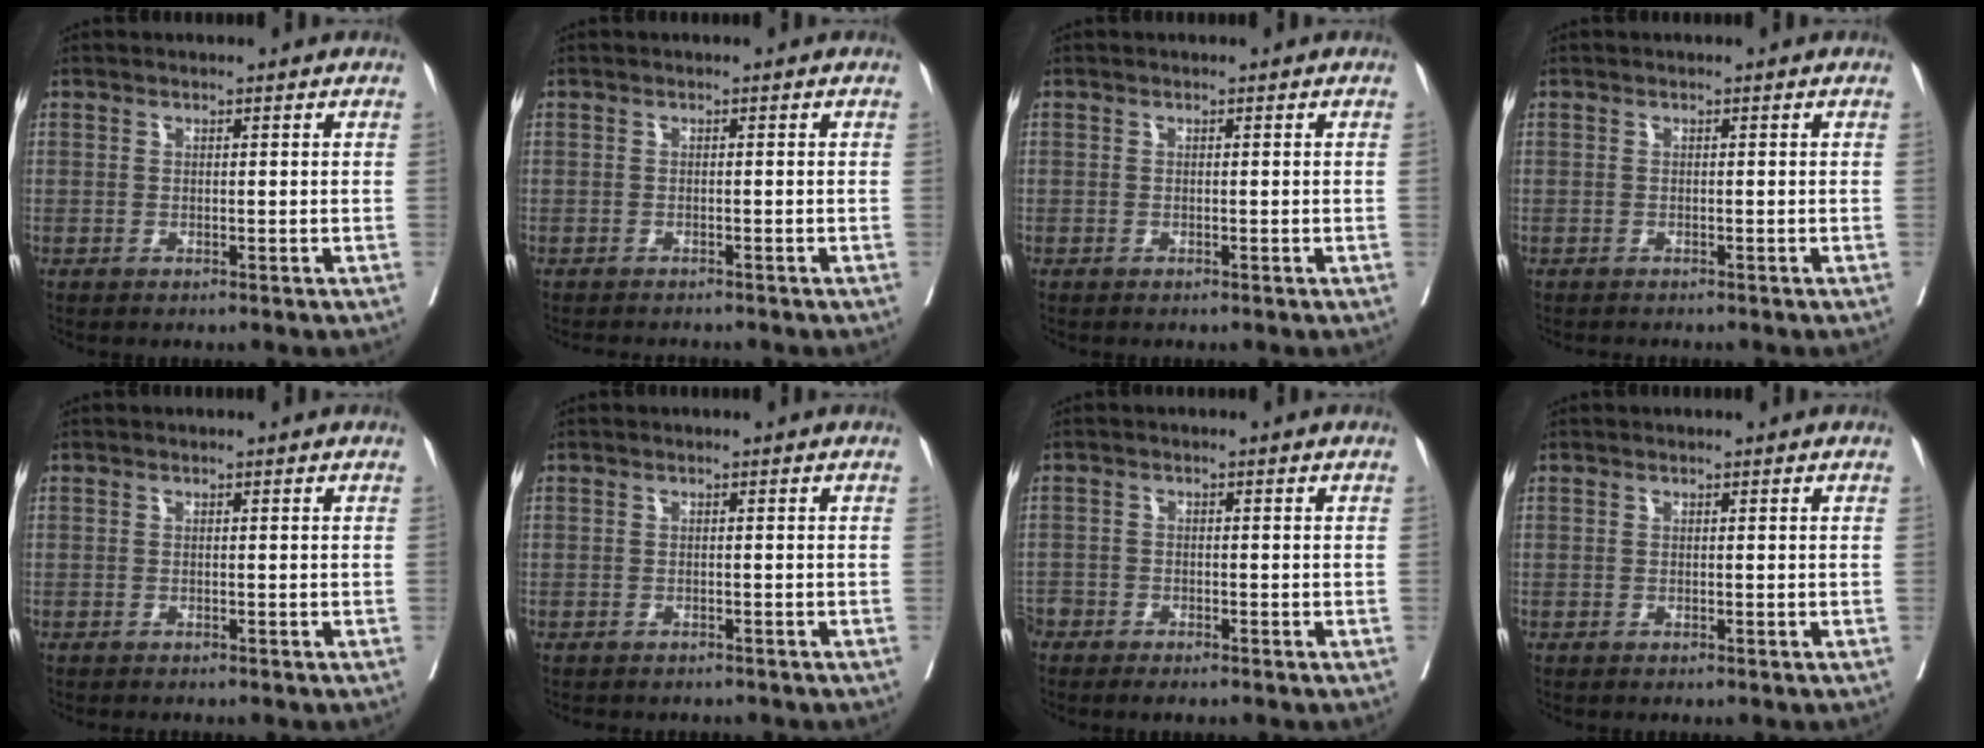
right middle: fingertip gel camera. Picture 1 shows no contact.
{"total": 3.5, "force": [-3.3, 0.6, 1.0], "torque": [-0.008, -0.006, -0.047]}
{"total": 0.0}
{"total": 1.5, "force": [-1.4, 0.3, 0.4], "torque": [-0.010, -0.003, -0.018]}
{"total": 1.2, "force": [-1.1, 0.2, 0.4], "torque": [-0.007, -0.003, -0.016]}
{"total": 4.2, "force": [-3.7, 1.6, 1.1], "torque": [-0.014, -0.001, -0.046]}
{"total": 4.2, "force": [-3.5, 1.8, 1.6], "torque": [-0.031, -0.007, -0.064]}
{"total": 0.0}